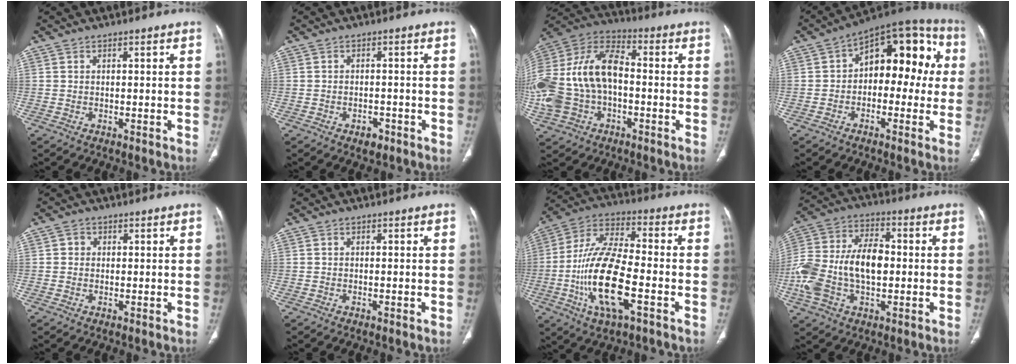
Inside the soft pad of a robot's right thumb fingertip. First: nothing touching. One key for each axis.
{"total": 2.6, "fx": -1.5, "fy": 1.6, "fz": 1.5, "tx": -0.018, "ty": 0.007, "tz": -0.016}
{"total": 21.9, "fx": -1.7, "fy": 14.3, "fz": 16.5, "tx": -0.363, "ty": 0.034, "tz": -0.031}
{"total": 16.0, "fx": 1.3, "fy": 9.7, "fz": 12.6, "tx": -0.108, "ty": 0.050, "tz": 0.005}
{"total": 1.6, "fx": 0.2, "fy": 1.5, "fz": 0.4, "tx": 0.000, "ty": 0.003, "tz": 0.001}
{"total": 0.6, "fx": -0.2, "fy": 0.0, "fz": 0.5, "tx": -0.012, "ty": -0.002, "tz": -0.001}
{"total": 18.3, "fx": -5.2, "fy": 6.6, "fz": 16.3, "tx": -0.329, "ty": 0.024, "tz": -0.095}
{"total": 18.2, "fx": -1.7, "fy": 10.8, "fz": 14.5, "tx": -0.307, "ty": 0.031, "tz": -0.033}